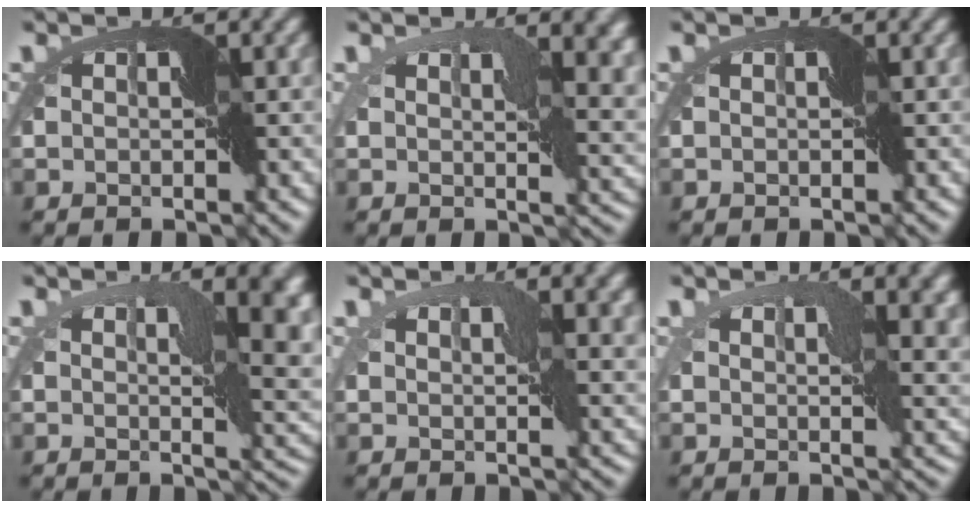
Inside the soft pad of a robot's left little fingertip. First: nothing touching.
{"total": 7.1, "force": [1.8, 3.8, 5.8], "torque": [-0.075, -0.012, 0.031]}
{"total": 0.0}
{"total": 8.5, "force": [1.5, 4.1, 7.3], "torque": [-0.085, -0.004, 0.022]}
{"total": 3.6, "force": [1.5, 1.5, 3.0], "torque": [-0.051, -0.003, 0.027]}
{"total": 5.9, "force": [1.6, 3.1, 4.8], "torque": [-0.066, -0.010, 0.029]}